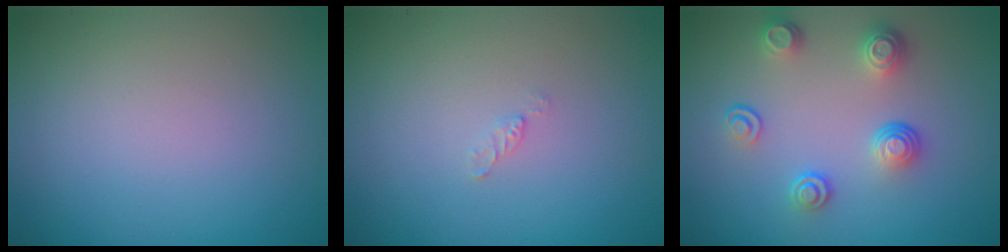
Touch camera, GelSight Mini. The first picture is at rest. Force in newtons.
{"total": 0.6, "press": 0.6, "slide": 0.1}
{"total": 3.4, "press": 2.8, "slide": 1.9}